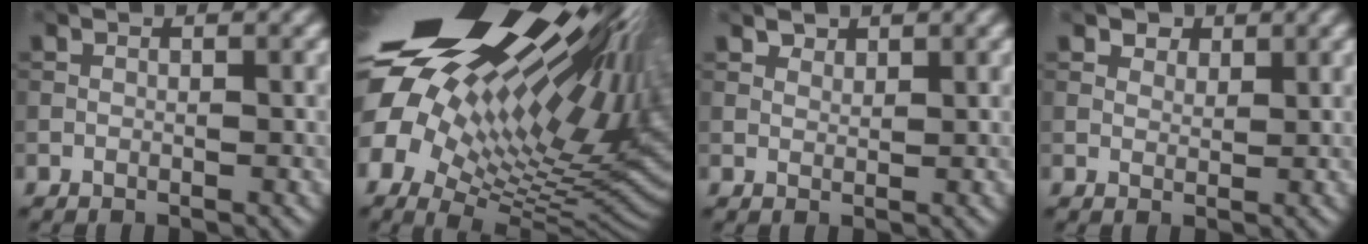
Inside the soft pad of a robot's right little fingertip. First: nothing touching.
{"total": 21.8, "force": [8.2, 10.3, 17.3], "torque": [-0.295, 0.011, 0.167]}
{"total": 1.1, "force": [1.0, 0.5, 0.2], "torque": [-0.005, 0.000, 0.020]}
{"total": 2.3, "force": [1.7, 1.3, 0.8], "torque": [-0.017, -0.009, 0.031]}